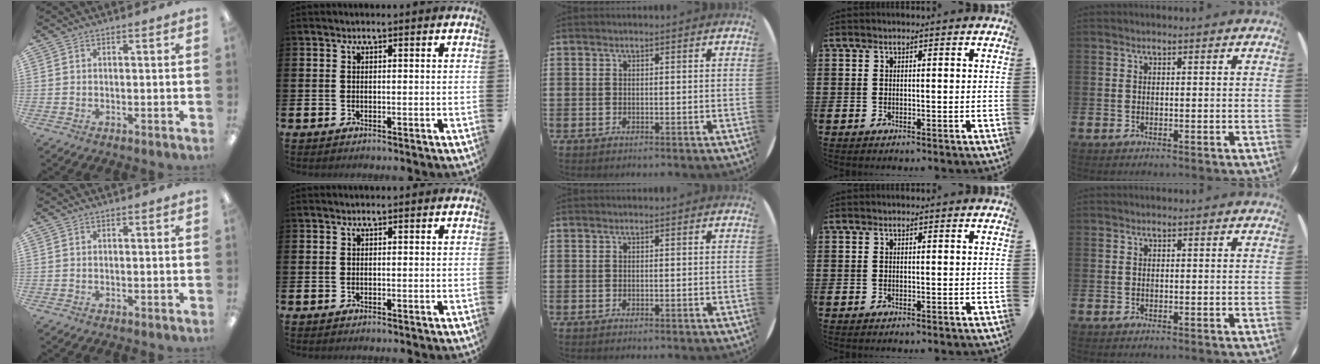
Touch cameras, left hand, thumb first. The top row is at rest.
{}